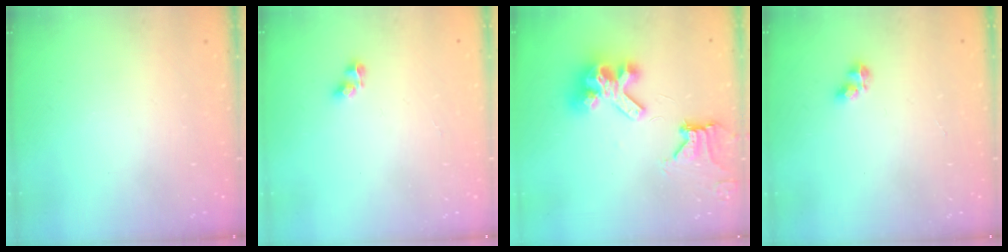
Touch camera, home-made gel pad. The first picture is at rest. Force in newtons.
{"total": 2.9, "press": 2.6, "slide": 1.1}
{"total": 15.6, "press": 15.4, "slide": 2.1}
{"total": 4.8, "press": 4.8, "slide": 0.6}